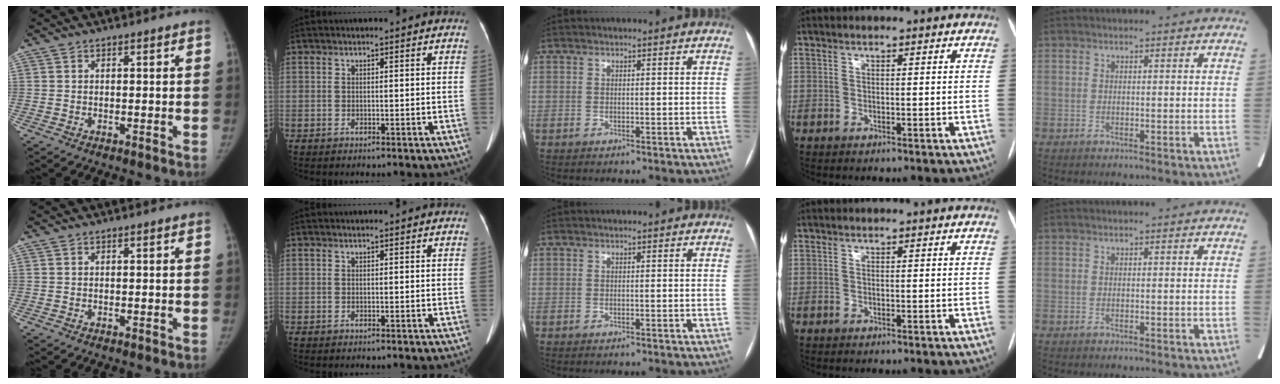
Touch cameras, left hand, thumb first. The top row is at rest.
{"index": {"total": 1.0, "force": [0.9, 0.0, 0.4], "torque": [-0.009, 0.002, 0.011]}}